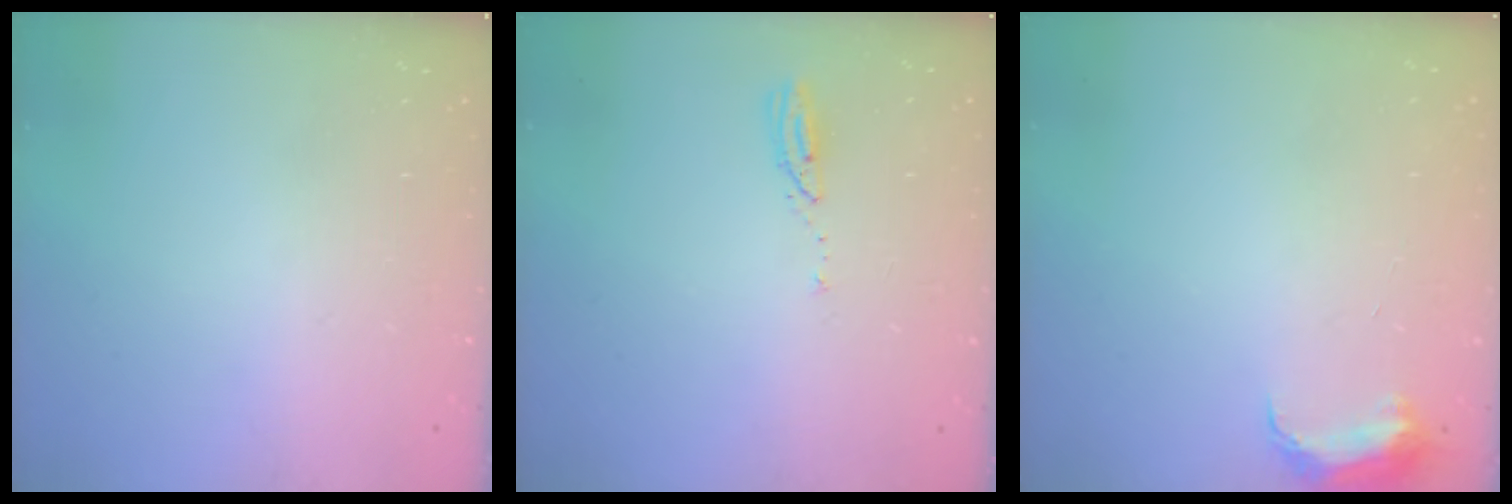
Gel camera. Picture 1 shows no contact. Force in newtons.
{"total": 3.0, "press": 2.9, "slide": 0.3}
{"total": 7.0, "press": 6.9, "slide": 0.6}